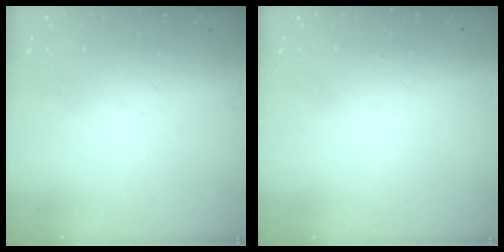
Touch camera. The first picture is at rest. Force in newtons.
{"total": 1.7, "press": 1.7, "slide": 0.1}